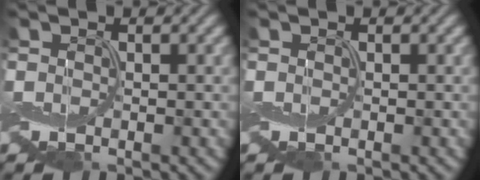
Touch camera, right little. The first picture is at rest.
{"total": 0.0}